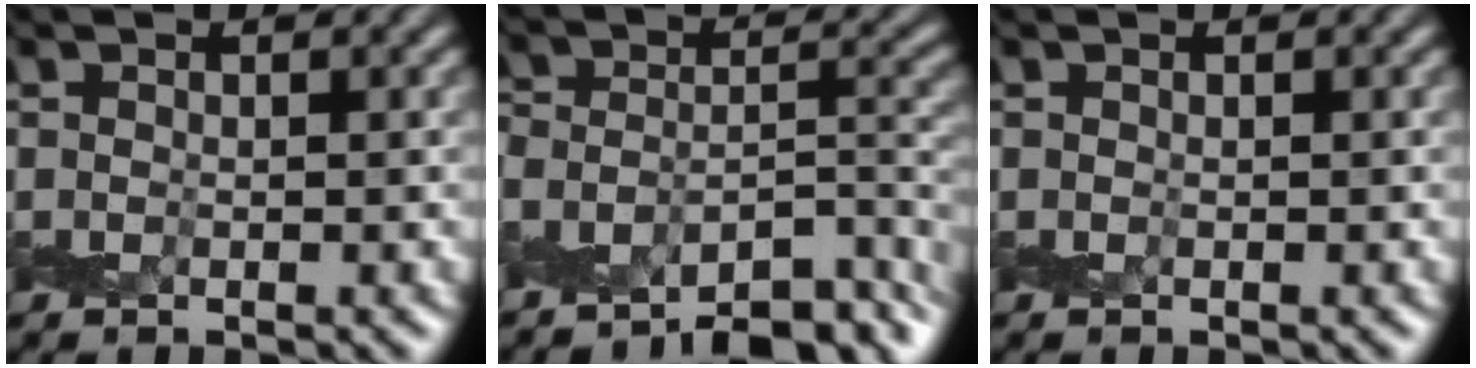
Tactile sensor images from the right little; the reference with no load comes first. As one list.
[{"total": 7.2, "force": [-6.1, 1.8, 3.2], "torque": [-0.045, -0.009, -0.109]}, {"total": 0.0}]